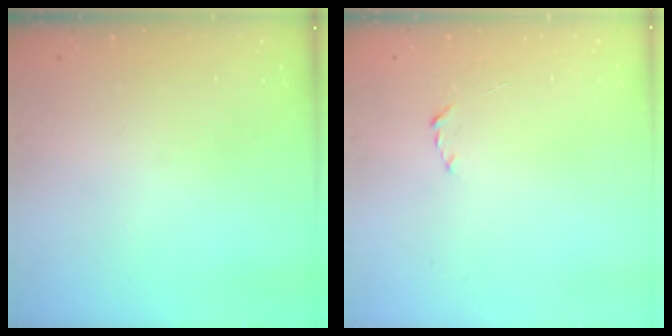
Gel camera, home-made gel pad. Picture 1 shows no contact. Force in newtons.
{"total": 2.2, "press": 2.1, "slide": 0.3}